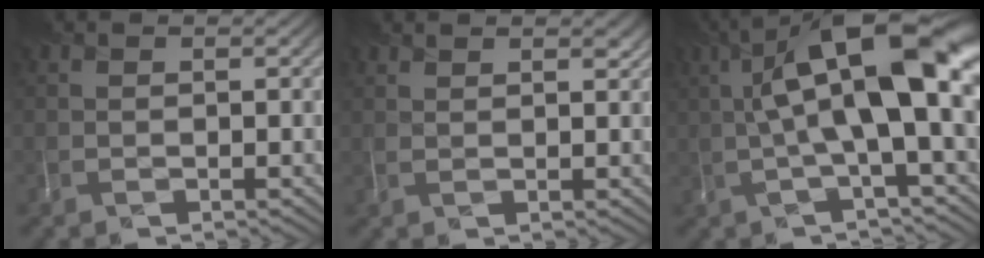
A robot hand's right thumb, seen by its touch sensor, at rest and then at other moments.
{"total": 2.1, "force": [1.8, 0.7, 0.8], "torque": [-0.020, 0.005, 0.034]}
{"total": 14.4, "force": [2.2, 4.0, 13.7], "torque": [-0.232, 0.019, 0.042]}